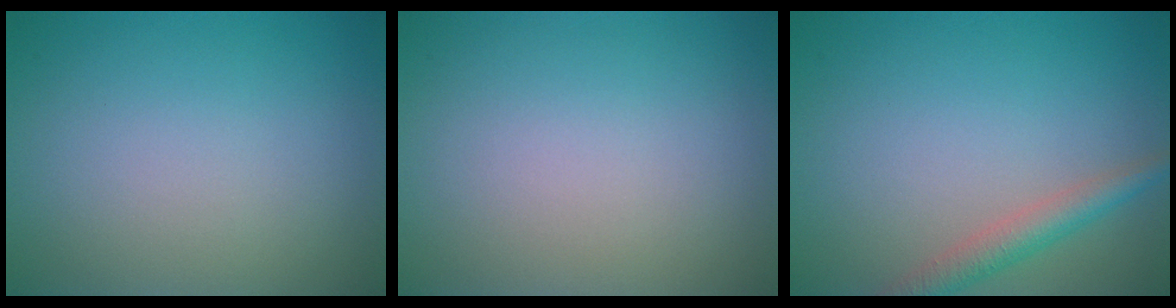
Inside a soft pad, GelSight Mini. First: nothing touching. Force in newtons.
{"total": 0.0}
{"total": 2.7, "press": 2.7, "slide": 0.1}